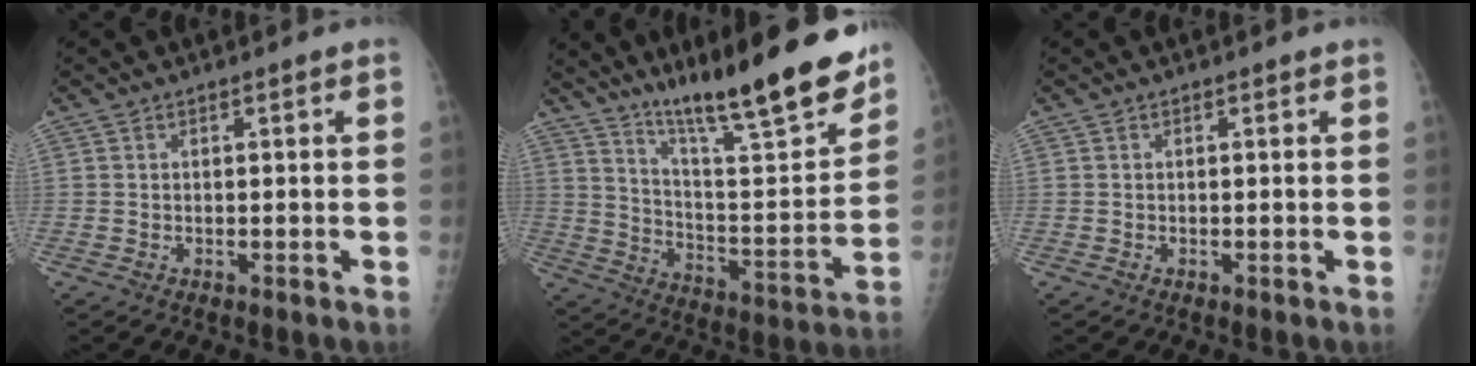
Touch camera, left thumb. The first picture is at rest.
{"total": 22.1, "force": [16.7, 2.8, 14.2], "torque": [-0.194, -0.091, 0.275]}
{"total": 0.0}